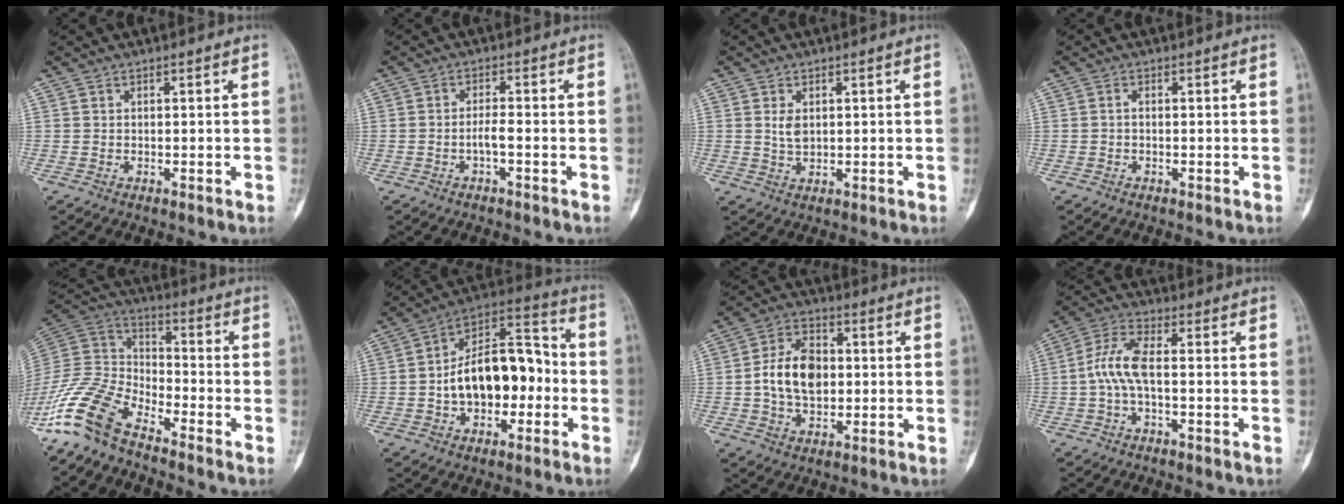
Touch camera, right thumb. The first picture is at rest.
{"total": 2.2, "force": [-1.0, 0.4, 2.0], "torque": [-0.038, 0.008, -0.020]}
{"total": 2.8, "force": [0.7, 1.8, 2.0], "torque": [-0.030, -0.005, 0.015]}
{"total": 0.6, "force": [-0.2, 0.4, 0.5], "torque": [-0.009, 0.001, -0.007]}
{"total": 13.3, "force": [-10.1, 5.5, 6.7], "torque": [-0.134, 0.072, -0.210]}
{"total": 17.8, "force": [-2.4, 10.5, 14.1], "torque": [-0.199, 0.054, -0.044]}
{"total": 11.3, "force": [0.0, 7.6, 8.4], "torque": [-0.133, 0.015, -0.004]}
{"total": 7.0, "force": [-0.8, 2.7, 6.4], "torque": [-0.147, 0.026, -0.021]}